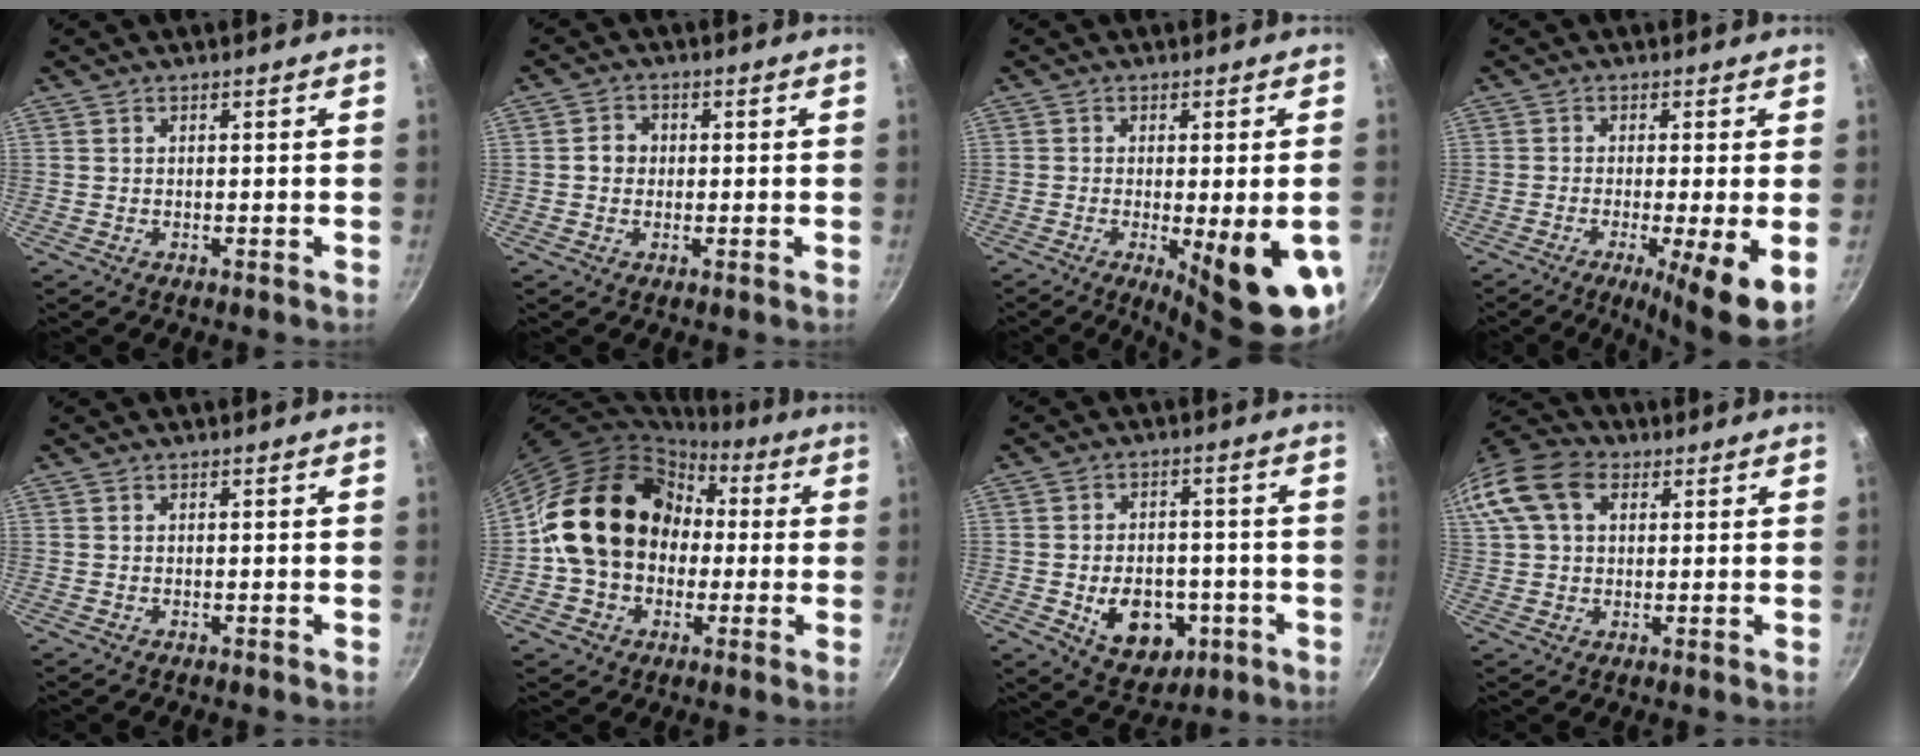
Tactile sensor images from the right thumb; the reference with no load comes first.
{"total": 3.1, "force": [-0.1, 2.8, 1.3], "torque": [-0.005, 0.008, -0.006]}
{"total": 13.4, "force": [-3.7, 3.0, 12.5], "torque": [-0.152, -0.011, -0.041]}
{"total": 9.9, "force": [-2.6, 1.3, 9.5], "torque": [-0.146, -0.006, -0.037]}
{"total": 0.0}
{"total": 19.6, "force": [1.1, 16.0, 11.3], "torque": [-0.166, 0.053, 0.017]}
{"total": 12.1, "force": [-3.1, 8.7, 7.9], "torque": [-0.079, 0.008, -0.031]}
{"total": 14.6, "force": [4.8, 10.3, 9.2], "torque": [-0.188, 0.027, 0.074]}